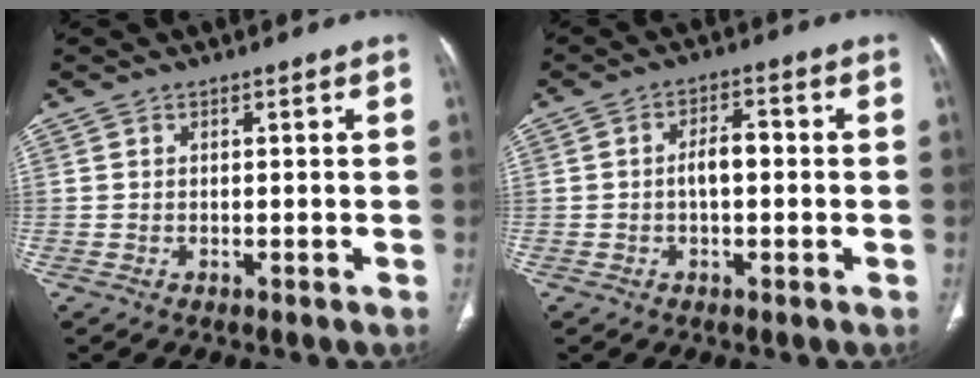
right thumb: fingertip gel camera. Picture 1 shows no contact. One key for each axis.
{"total": 4.5, "fx": -0.4, "fy": 2.3, "fz": 3.8, "tx": -0.061, "ty": 0.015, "tz": -0.011}